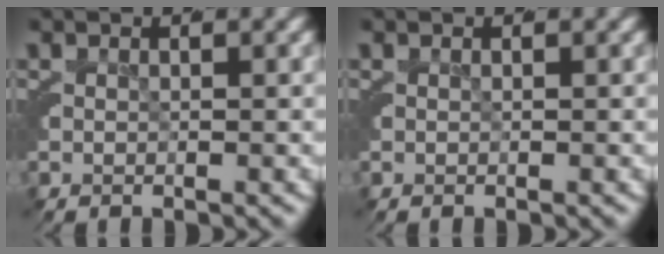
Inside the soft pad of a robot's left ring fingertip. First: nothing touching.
{"total": 0.0}